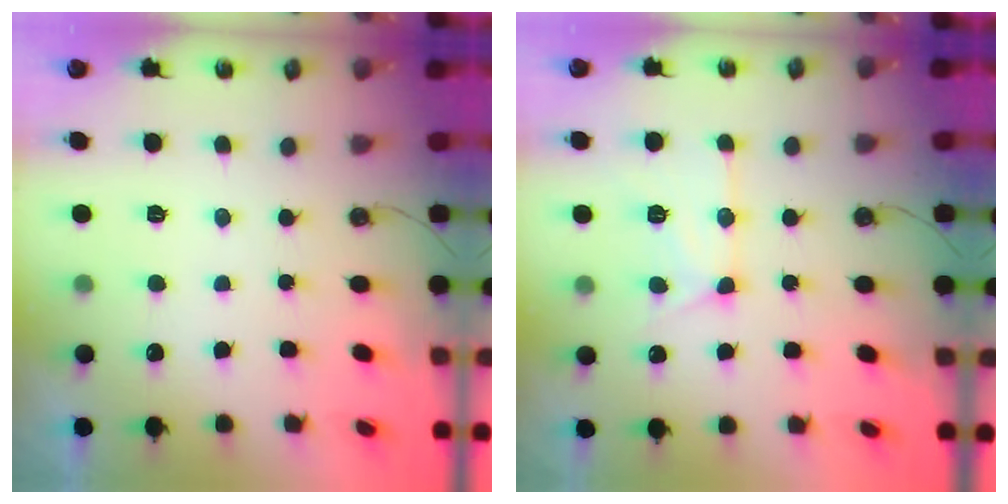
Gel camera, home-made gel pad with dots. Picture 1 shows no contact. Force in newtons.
{"total": 12.3, "press": 12.3, "slide": 0.9}